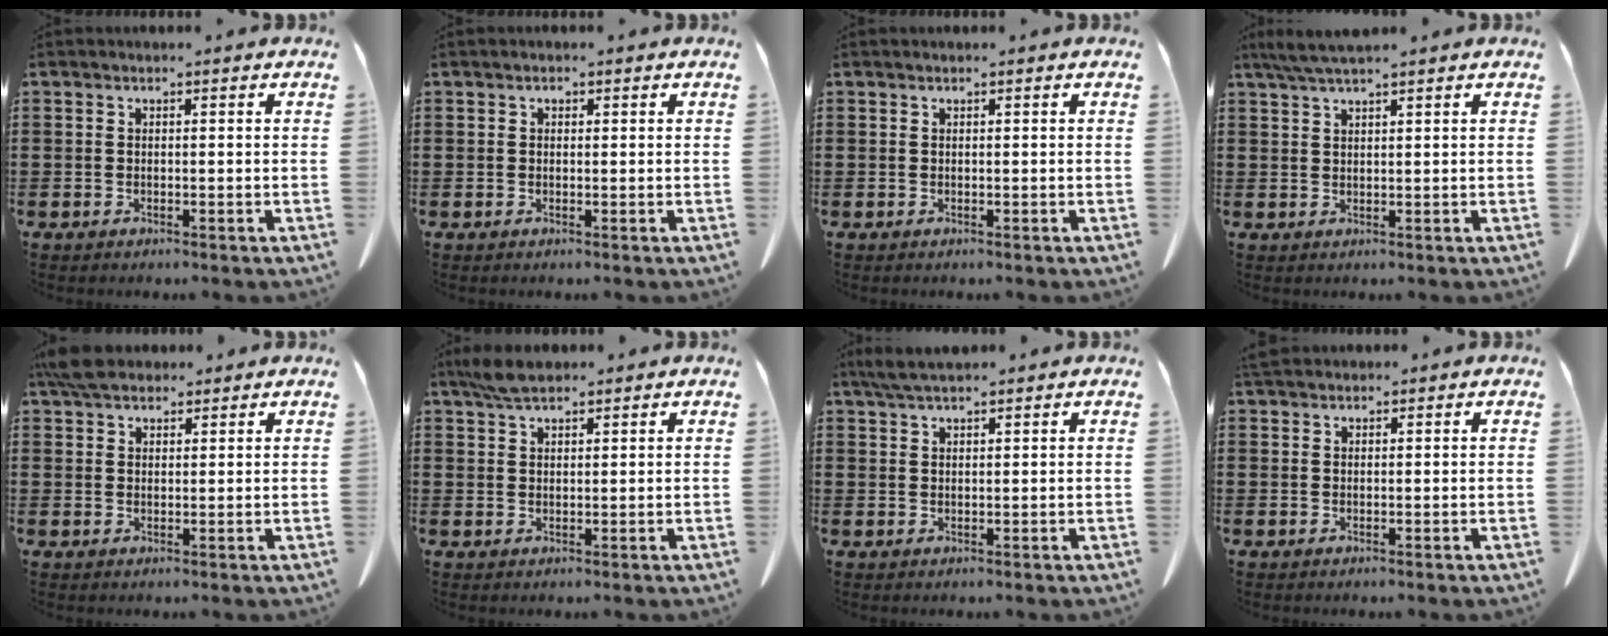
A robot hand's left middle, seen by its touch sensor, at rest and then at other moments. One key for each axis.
{"total": 0.6, "fx": 0.2, "fy": 0.4, "fz": 0.4, "tx": -0.010, "ty": 0.004, "tz": 0.004}
{"total": 0.0}
{"total": 3.0, "fx": 2.5, "fy": 0.0, "fz": 1.8, "tx": -0.039, "ty": -0.001, "tz": 0.047}
{"total": 4.7, "fx": 3.9, "fy": 1.7, "fz": 2.0, "tx": -0.049, "ty": 0.002, "tz": 0.076}
{"total": 3.9, "fx": 3.1, "fy": 1.2, "fz": 2.0, "tx": -0.048, "ty": 0.003, "tz": 0.058}
{"total": 3.3, "fx": 2.7, "fy": 0.5, "fz": 1.7, "tx": -0.041, "ty": -0.001, "tz": 0.051}
{"total": 1.7, "fx": 1.6, "fy": 0.5, "fz": 0.5, "tx": -0.014, "ty": 0.003, "tz": 0.031}